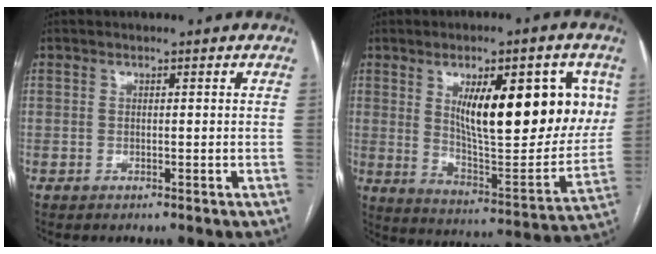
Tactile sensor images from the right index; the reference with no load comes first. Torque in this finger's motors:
{"motor_torque": [1.28, 0.86, 0.98, 0.21]}